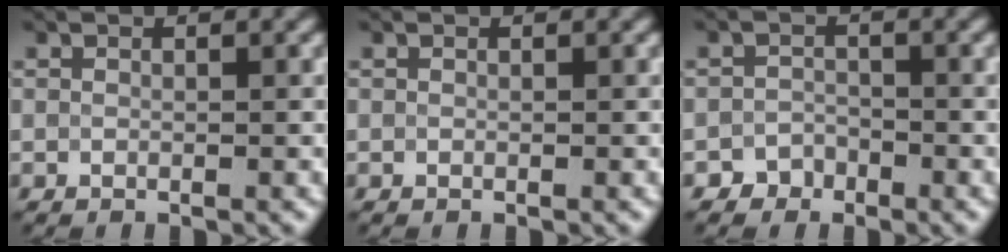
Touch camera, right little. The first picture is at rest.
{"total": 0.0}
{"total": 1.6, "force": [-1.2, 1.1, 0.0], "torque": [0.011, 0.006, -0.023]}